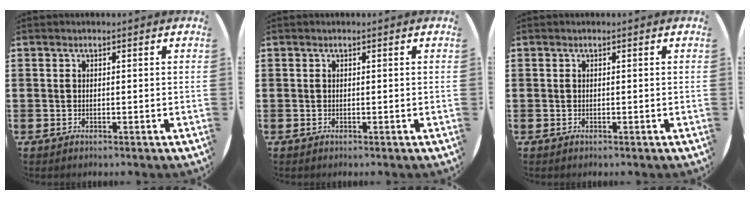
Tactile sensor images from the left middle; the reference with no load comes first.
{"total": 0.0}
{"total": 0.0}